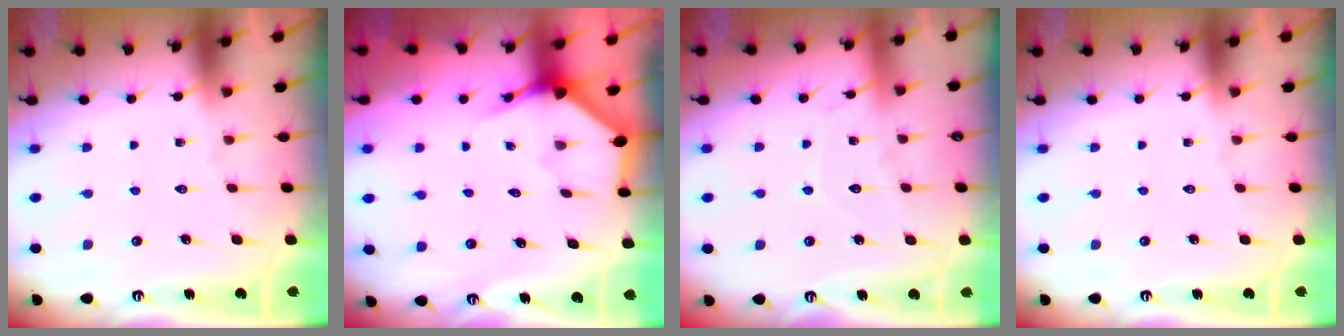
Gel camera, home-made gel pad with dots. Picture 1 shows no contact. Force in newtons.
{"total": 3.4, "press": 3.4, "slide": 0.1}
{"total": 6.9, "press": 6.9, "slide": 0.5}
{"total": 0.0}